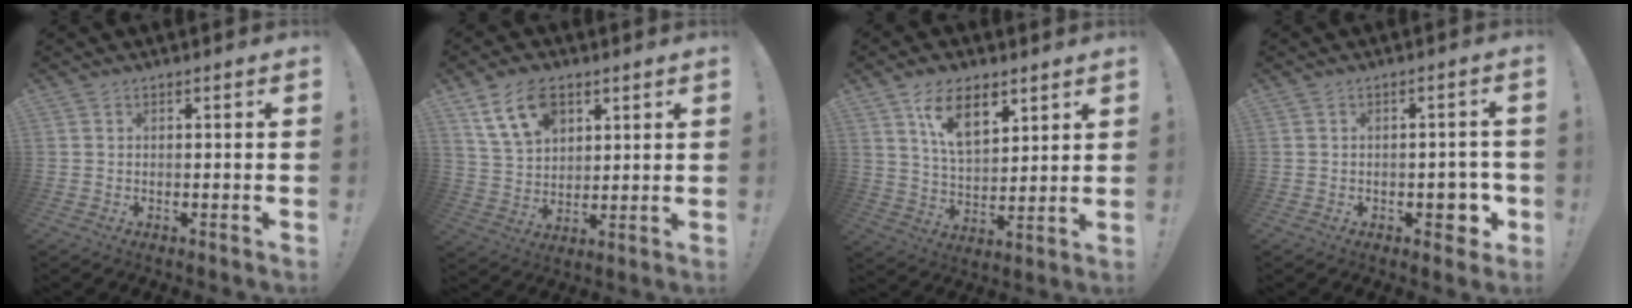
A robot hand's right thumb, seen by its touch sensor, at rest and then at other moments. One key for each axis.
{"total": 12.8, "fx": 6.9, "fy": 8.2, "fz": 6.9, "tx": -0.113, "ty": -0.026, "tz": 0.134}
{"total": 12.4, "fx": 7.2, "fy": 6.4, "fz": 7.7, "tx": -0.120, "ty": -0.032, "tz": 0.134}
{"total": 6.2, "fx": -1.9, "fy": 3.9, "fz": 4.5, "tx": -0.037, "ty": 0.010, "tz": -0.030}